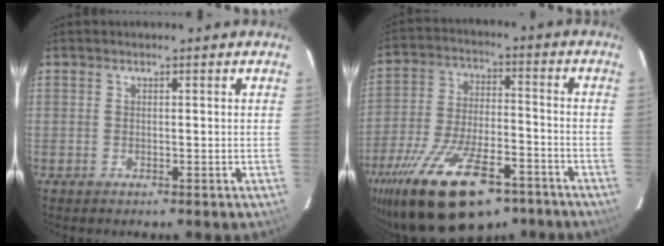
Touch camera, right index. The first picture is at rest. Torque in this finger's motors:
{"motor_torque": [1.86, -0.28, 0.77, 0.21]}